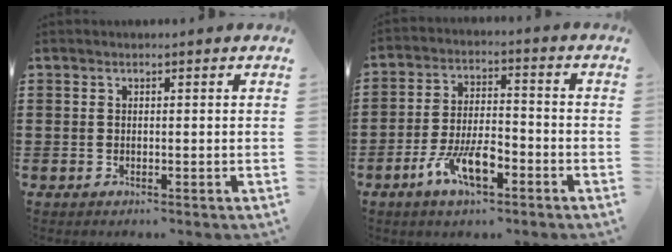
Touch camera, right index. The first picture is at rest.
{"total": 7.8, "force": [-4.3, 3.1, 5.8], "torque": [-0.124, 0.003, -0.080]}